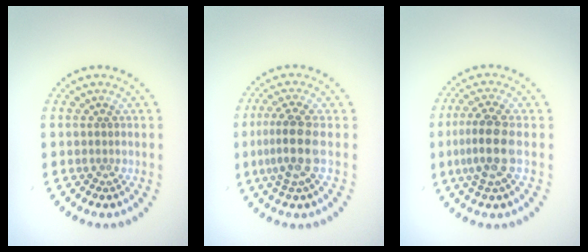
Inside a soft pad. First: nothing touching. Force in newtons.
{"total": 3.6, "press": 2.9, "slide": 2.1}
{"total": 3.7, "press": 3.3, "slide": 1.8}